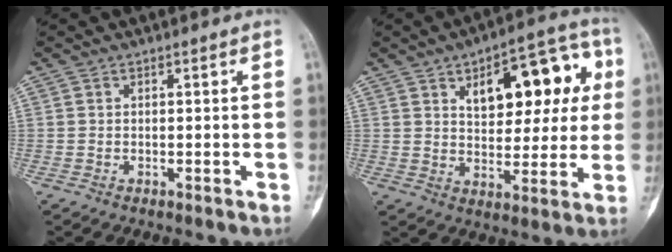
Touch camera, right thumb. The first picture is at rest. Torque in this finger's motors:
{"motor_torque": [-0.95, 2.38, 0.38, 0.34, 0.29]}